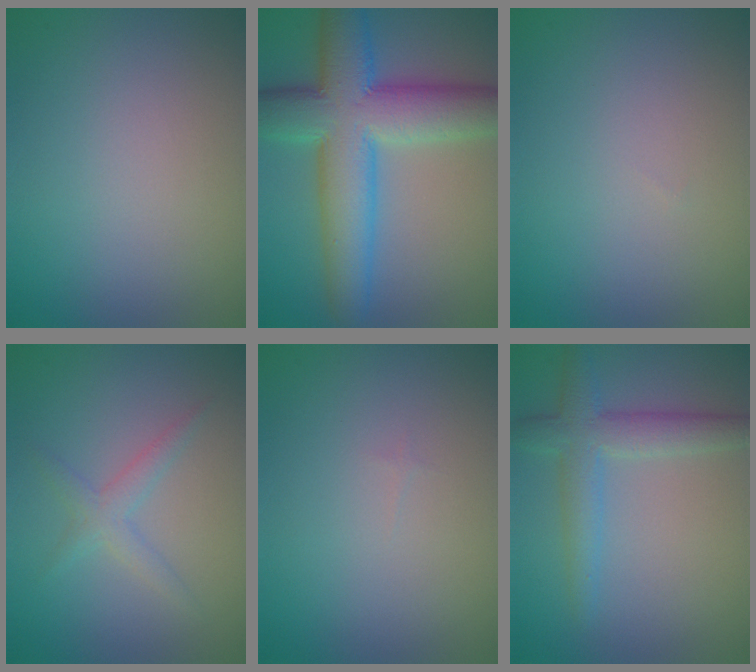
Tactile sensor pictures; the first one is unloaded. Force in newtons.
{"total": 10.5, "press": 10.5, "slide": 0.2}
{"total": 0.0}
{"total": 1.8, "press": 1.8, "slide": 0.2}
{"total": 0.0}
{"total": 3.9, "press": 3.9, "slide": 0.1}